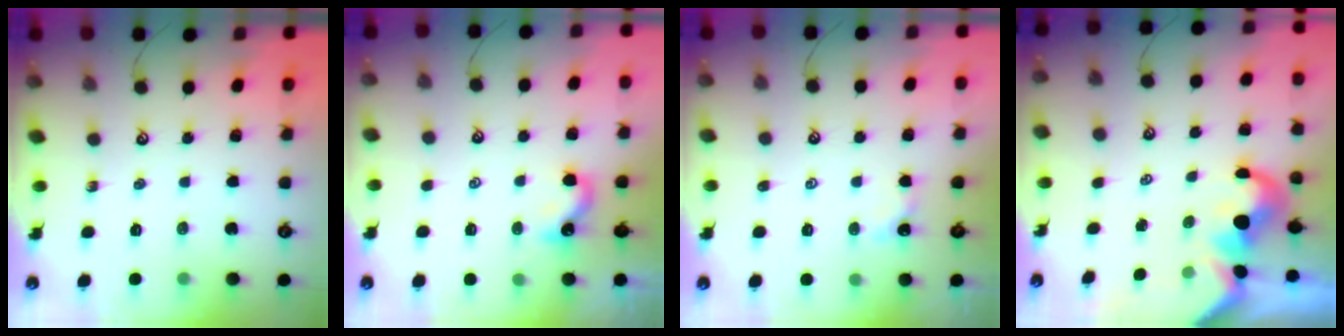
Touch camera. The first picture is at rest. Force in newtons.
{"total": 1.3, "press": 1.2, "slide": 0.4}
{"total": 0.5, "press": 0.4, "slide": 0.3}
{"total": 3.0, "press": 2.8, "slide": 1.0}